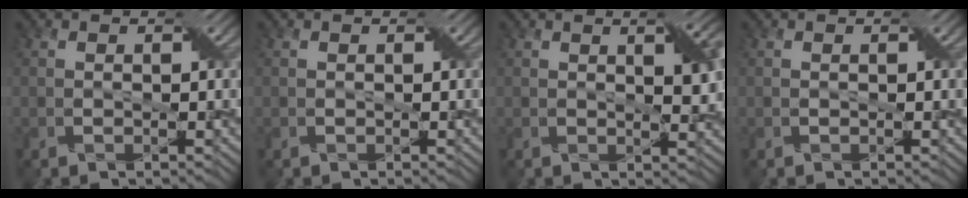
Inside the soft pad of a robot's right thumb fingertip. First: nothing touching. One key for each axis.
{"total": 0.0}
{"total": 5.4, "fx": 1.5, "fy": 1.6, "fz": 4.9, "tx": -0.072, "ty": 0.001, "tz": 0.028}
{"total": 0.0}